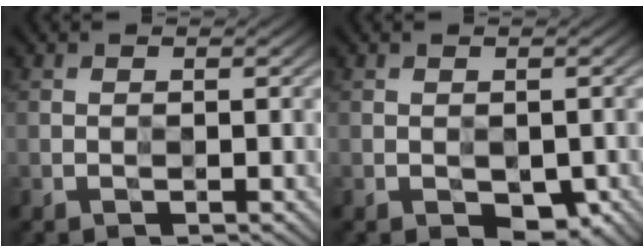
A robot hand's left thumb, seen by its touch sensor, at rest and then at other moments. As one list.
[{"total": 3.5, "force": [-1.6, 2.1, 2.3], "torque": [-0.033, -0.009, -0.020]}]